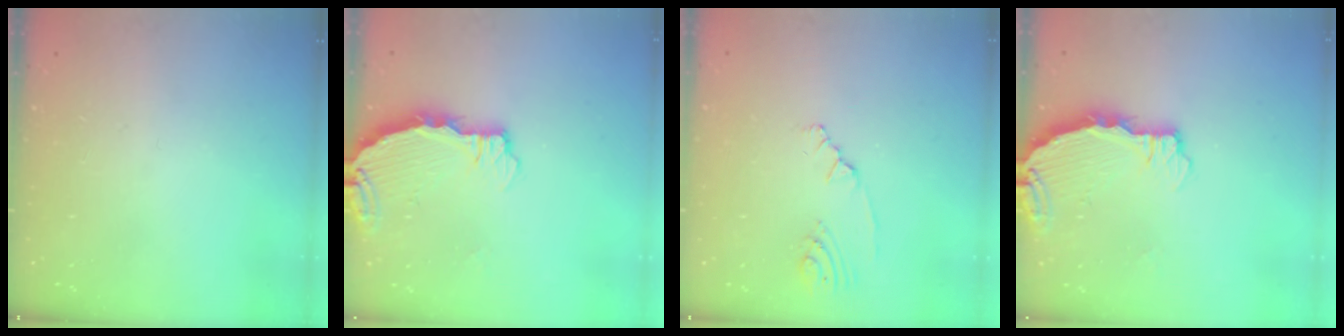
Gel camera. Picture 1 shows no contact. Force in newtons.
{"total": 3.8, "press": 3.7, "slide": 0.3}
{"total": 1.8, "press": 1.5, "slide": 1.0}
{"total": 3.8, "press": 3.7, "slide": 0.3}